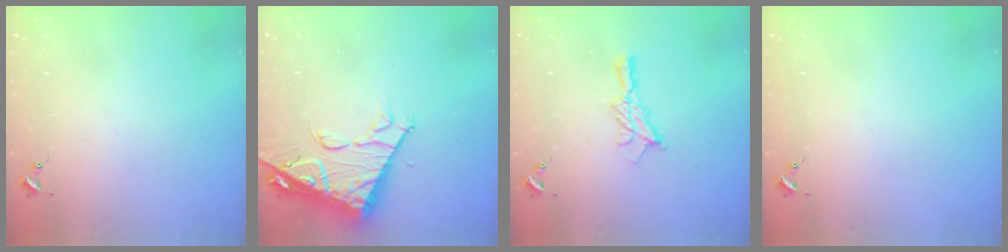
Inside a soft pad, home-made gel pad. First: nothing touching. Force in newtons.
{"total": 13.9, "press": 13.8, "slide": 1.4}
{"total": 9.5, "press": 9.5, "slide": 0.4}
{"total": 0.0}